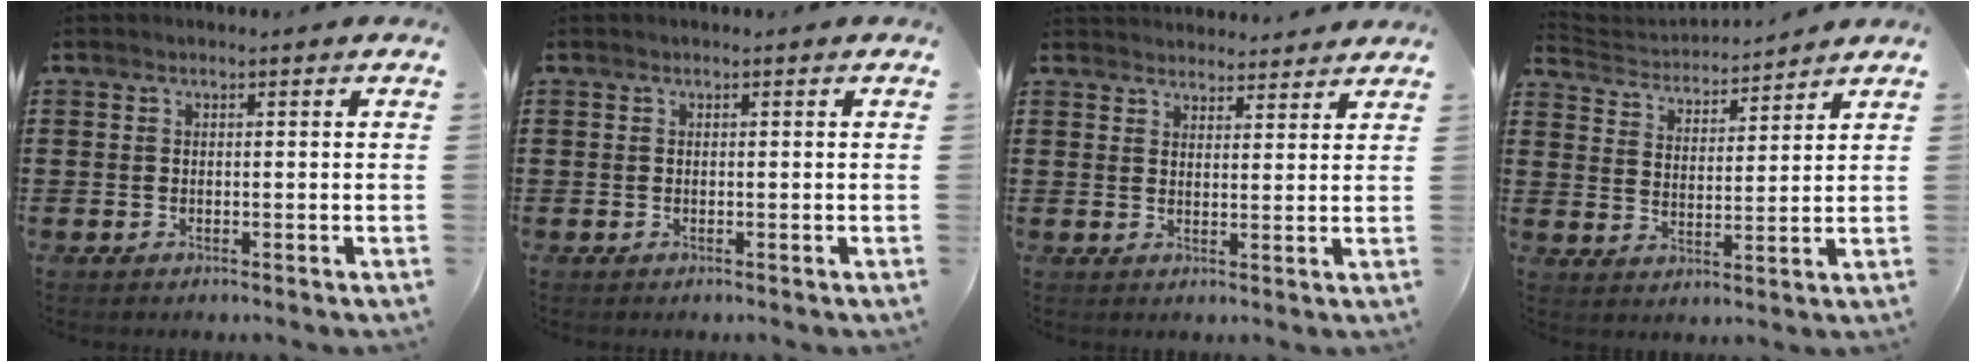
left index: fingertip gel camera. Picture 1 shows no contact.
{"total": 0.0}
{"total": 3.3, "force": [3.3, 0.4, -0.1], "torque": [-0.009, -0.013, 0.064]}
{"total": 3.2, "force": [3.2, 0.3, -0.1], "torque": [-0.019, -0.025, 0.053]}